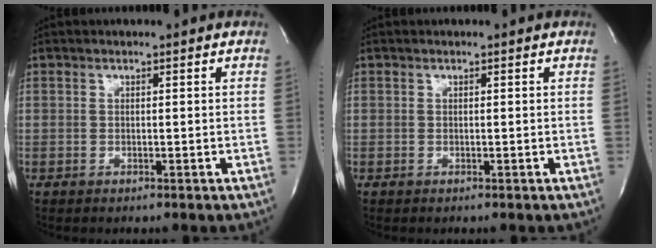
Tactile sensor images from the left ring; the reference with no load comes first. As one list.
[{"total": 0.0}]